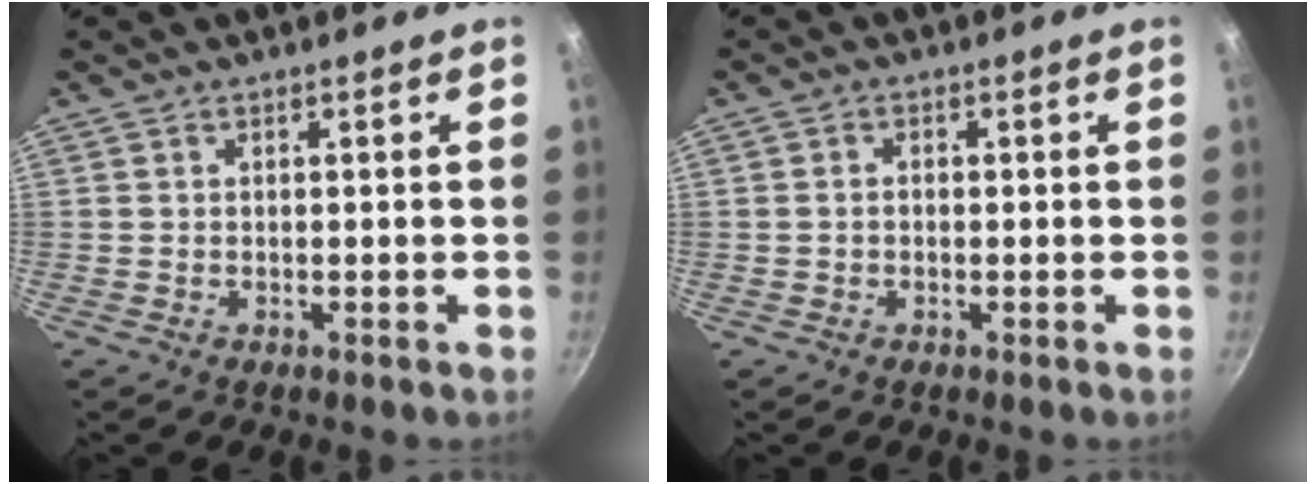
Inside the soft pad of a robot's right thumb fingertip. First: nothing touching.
{"total": 1.3, "force": [-0.2, 1.0, 0.8], "torque": [-0.016, 0.006, -0.006]}